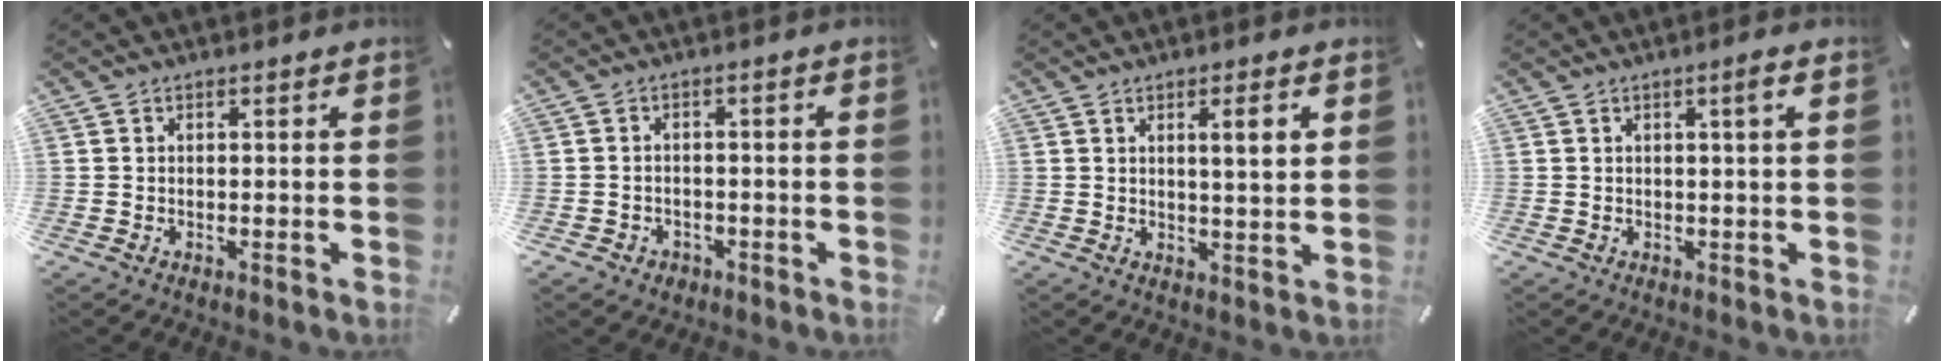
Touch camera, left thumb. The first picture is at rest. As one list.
[{"total": 2.6, "force": [-1.4, 2.1, 0.4], "torque": [-0.006, 0.008, -0.031]}, {"total": 5.4, "force": [1.9, 0.6, 5.0], "torque": [-0.084, -0.006, 0.025]}, {"total": 2.4, "force": [0.8, 0.0, 2.2], "torque": [-0.036, -0.004, 0.010]}]